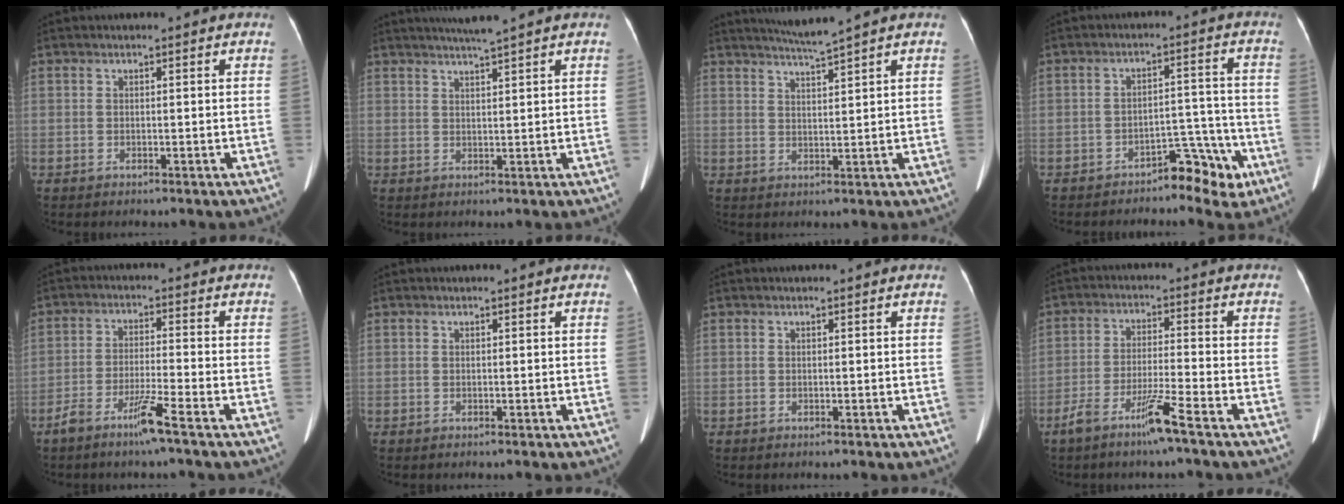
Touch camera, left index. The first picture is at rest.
{"total": 3.6, "force": [2.9, -1.1, 1.8], "torque": [-0.029, 0.003, 0.055]}
{"total": 3.9, "force": [3.3, -1.6, 1.4], "torque": [-0.029, -0.010, 0.067]}
{"total": 6.4, "force": [-4.4, 3.0, 3.5], "torque": [-0.043, 0.030, -0.061]}
{"total": 5.6, "force": [-3.9, -0.6, 3.9], "torque": [-0.079, -0.009, -0.079]}
{"total": 0.0}
{"total": 0.0}
{"total": 6.5, "force": [-4.5, -0.7, 4.7], "torque": [-0.094, -0.011, -0.089]}